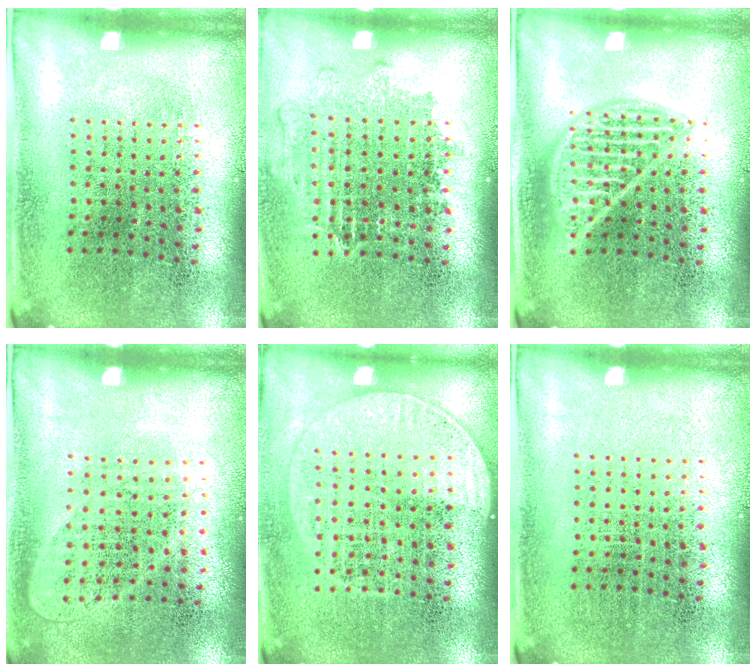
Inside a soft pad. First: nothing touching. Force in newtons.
{"total": 1.0, "press": 1.0, "slide": 0.4}
{"total": 2.3, "press": 2.3, "slide": 0.3}
{"total": 0.9, "press": 0.8, "slide": 0.4}
{"total": 1.3, "press": 1.2, "slide": 0.5}
{"total": 0.0}